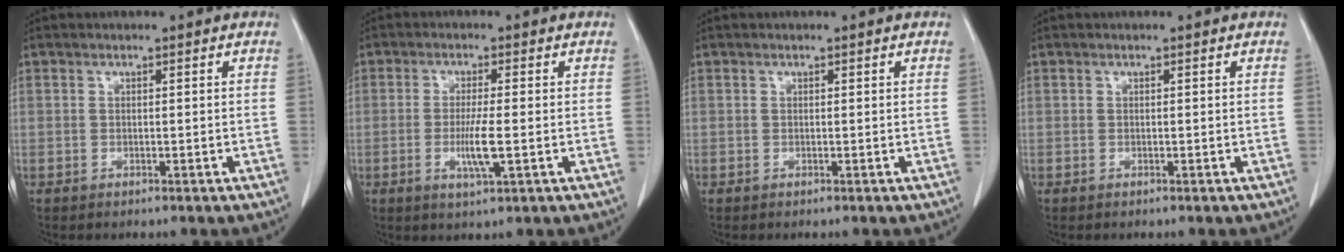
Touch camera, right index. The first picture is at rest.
{"total": 4.9, "force": [-1.1, 0.2, 4.8], "torque": [-0.096, -0.011, -0.018]}
{"total": 0.0}
{"total": 0.0}